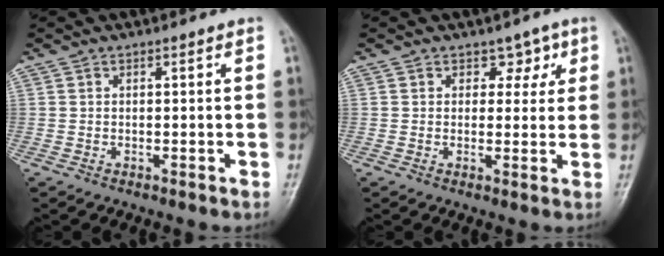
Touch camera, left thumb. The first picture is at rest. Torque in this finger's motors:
{"motor_torque": [-0.17, 0.15, -0.24, 0.08, 0.06]}